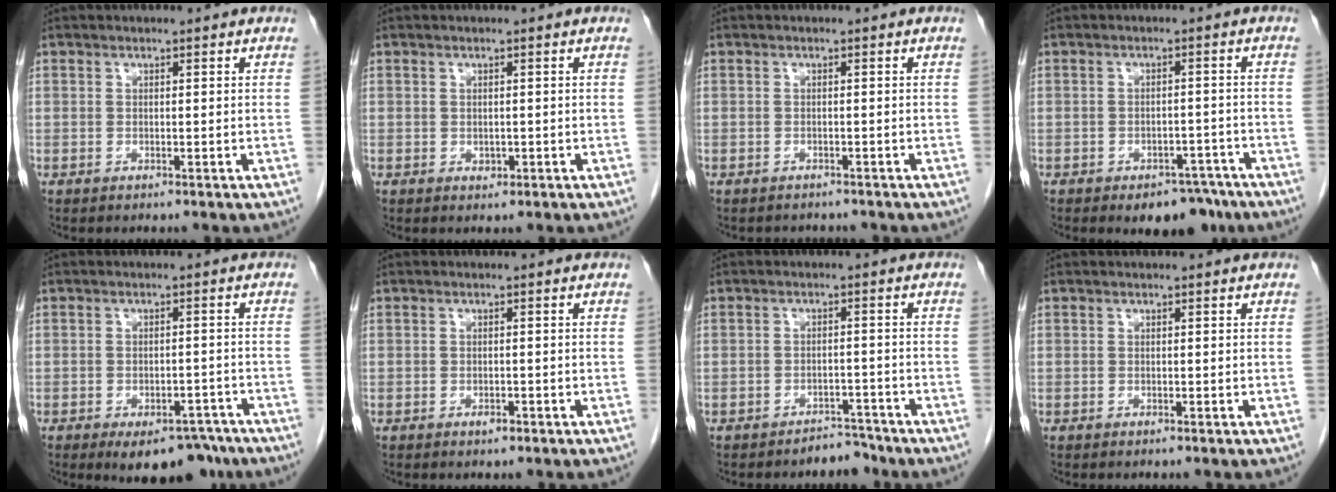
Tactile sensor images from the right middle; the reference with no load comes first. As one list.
[{"total": 0.9, "force": [-0.2, 0.7, 0.5], "torque": [-0.006, 0.000, 0.001]}, {"total": 2.5, "force": [-2.3, 0.9, 0.2], "torque": [-0.009, -0.005, -0.030]}, {"total": 6.2, "force": [-4.6, 3.2, 2.7], "torque": [-0.024, 0.007, -0.058]}, {"total": 9.3, "force": [-6.8, 4.5, 4.5], "torque": [-0.045, 0.009, -0.092]}, {"total": 1.0, "force": [-0.6, 0.5, 0.7], "torque": [-0.009, 0.001, -0.005]}, {"total": 2.7, "force": [-2.5, 1.0, 0.0], "torque": [0.002, 0.002, -0.034]}, {"total": 0.0}]